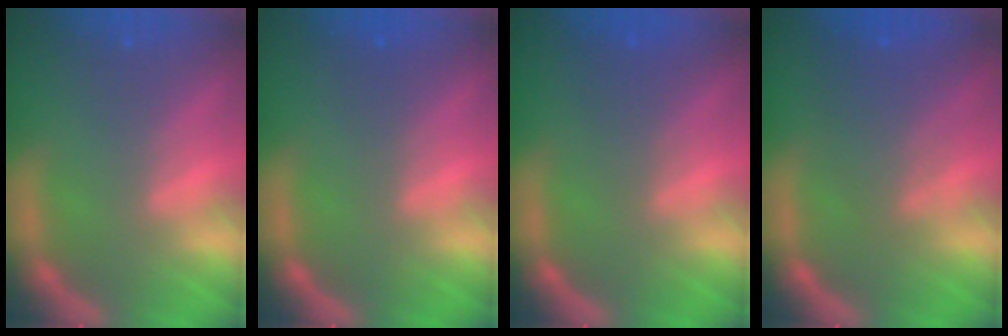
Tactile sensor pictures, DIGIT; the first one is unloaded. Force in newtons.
{"total": 0.9}
{"total": 2.0}
{"total": 4.1}